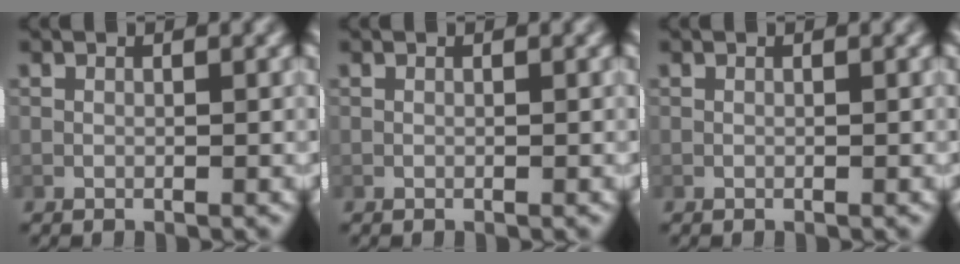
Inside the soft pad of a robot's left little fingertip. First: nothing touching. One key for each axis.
{"total": 0.0}
{"total": 0.0}